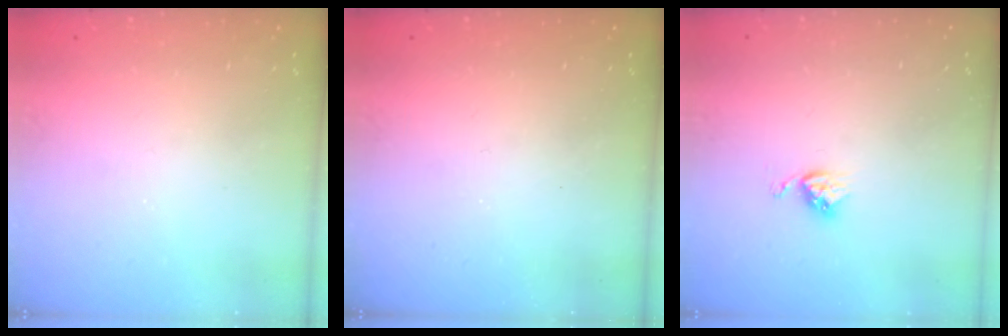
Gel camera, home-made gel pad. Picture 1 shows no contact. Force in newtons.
{"total": 0.0}
{"total": 3.9, "press": 3.9, "slide": 0.4}